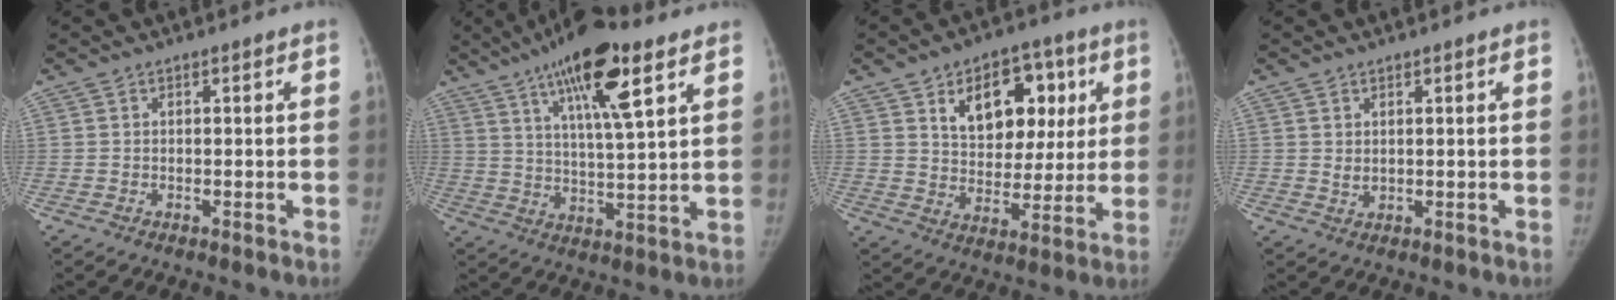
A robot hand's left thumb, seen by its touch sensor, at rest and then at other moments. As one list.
[{"total": 16.3, "force": [8.9, 3.7, 13.1], "torque": [-0.211, -0.027, 0.149]}, {"total": 15.9, "force": [6.0, 10.6, 10.2], "torque": [-0.093, -0.012, 0.099]}, {"total": 1.6, "force": [0.7, 1.0, 1.0], "torque": [-0.014, -0.008, 0.018]}]